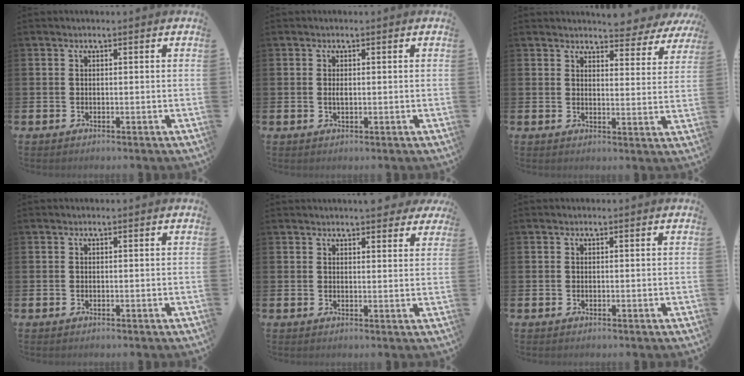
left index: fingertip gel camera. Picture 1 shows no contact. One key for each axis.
{"total": 0.8, "fx": 0.0, "fy": 0.3, "fz": 0.8, "tx": -0.015, "ty": 0.002, "tz": 0.000}
{"total": 4.5, "fx": 4.4, "fy": 0.7, "fz": 0.3, "tx": -0.005, "ty": -0.034, "tz": 0.076}
{"total": 0.0}
{"total": 2.7, "fx": 2.7, "fy": 0.5, "fz": 0.2, "tx": 0.000, "ty": -0.013, "tz": 0.047}
{"total": 0.0}